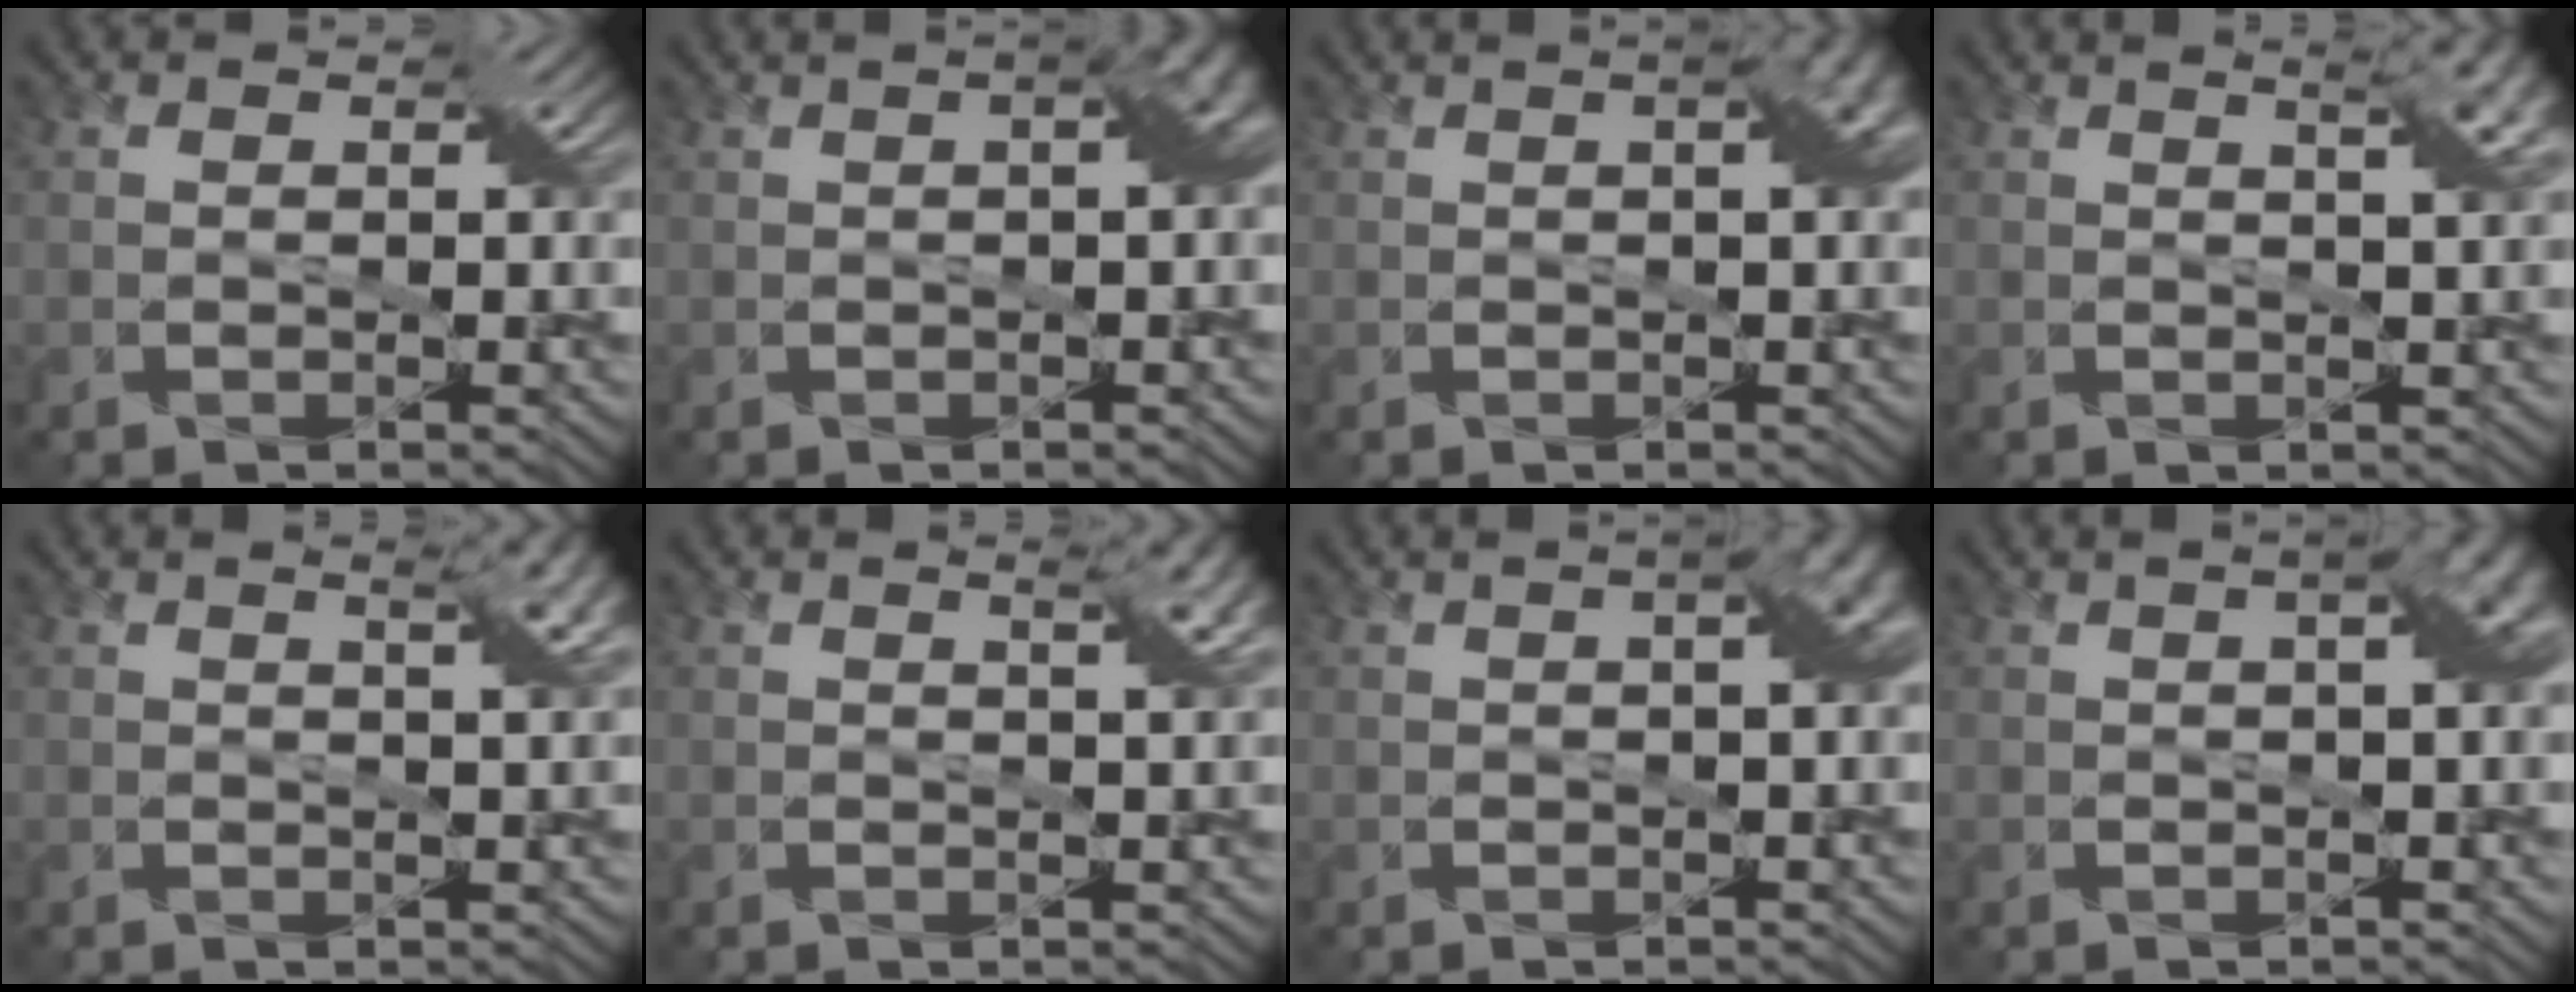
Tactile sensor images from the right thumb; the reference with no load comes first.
{"total": 3.5, "force": [0.4, 1.0, 3.3], "torque": [-0.039, 0.015, 0.009]}
{"total": 3.0, "force": [0.6, 0.6, 2.8], "torque": [-0.037, 0.017, 0.007]}
{"total": 4.8, "force": [2.4, 1.2, 4.0], "torque": [-0.049, 0.019, 0.021]}
{"total": 3.9, "force": [2.0, 0.8, 3.3], "torque": [-0.048, 0.012, 0.021]}
{"total": 3.2, "force": [1.7, 0.6, 2.7], "torque": [-0.041, 0.007, 0.022]}
{"total": 4.0, "force": [0.8, 1.1, 3.7], "torque": [-0.041, 0.020, 0.009]}
{"total": 4.4, "force": [1.0, 1.3, 4.1], "torque": [-0.042, 0.023, 0.008]}